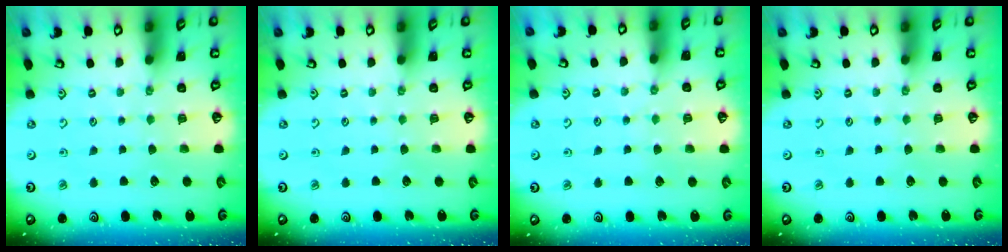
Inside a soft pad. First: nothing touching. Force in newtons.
{"total": 0.0}
{"total": 2.7, "press": 2.7, "slide": 0.5}
{"total": 0.0}